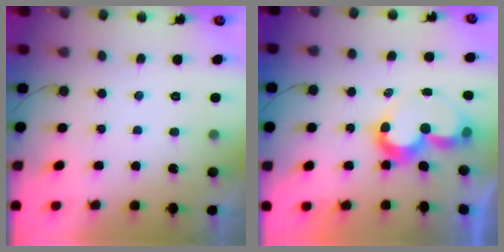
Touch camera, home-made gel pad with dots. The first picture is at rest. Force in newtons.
{"total": 9.4, "press": 9.4, "slide": 0.9}